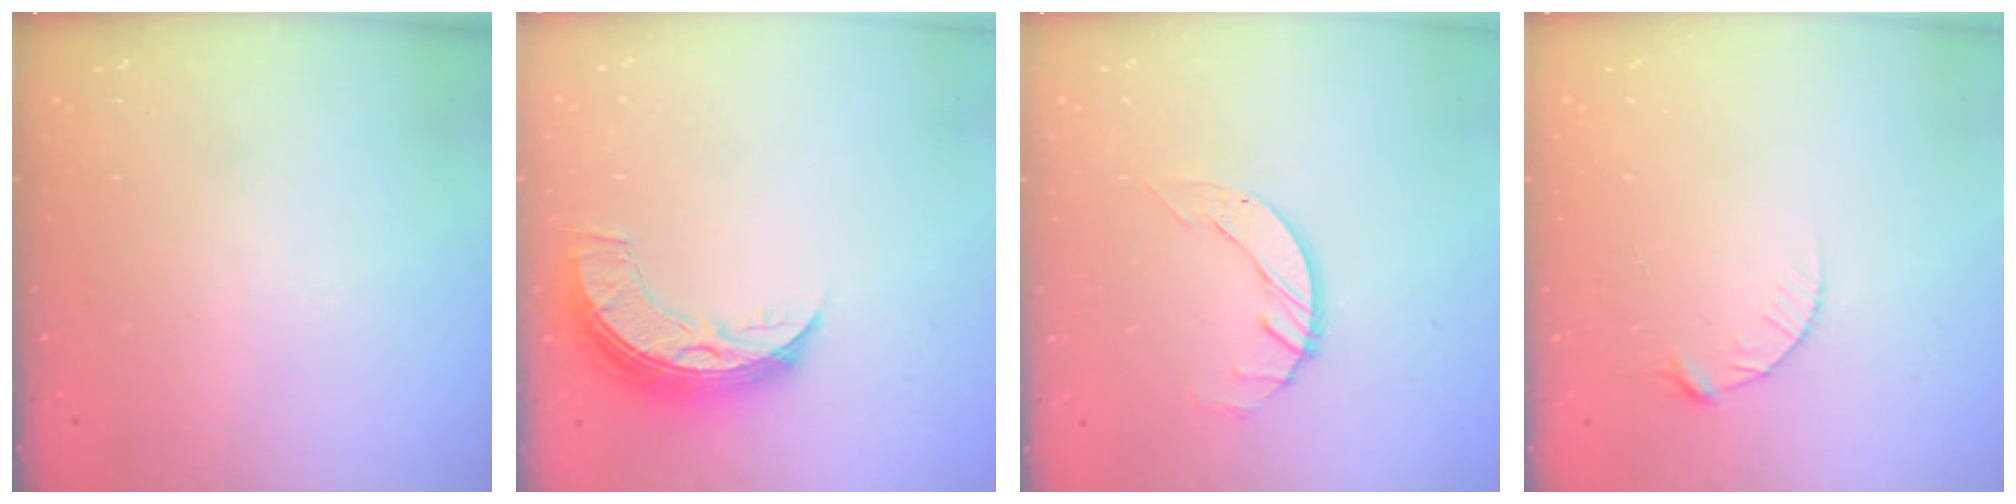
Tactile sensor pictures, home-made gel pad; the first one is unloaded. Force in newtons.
{"total": 9.0, "press": 9.0, "slide": 0.8}
{"total": 2.7, "press": 2.7, "slide": 0.3}
{"total": 3.9, "press": 3.8, "slide": 0.5}